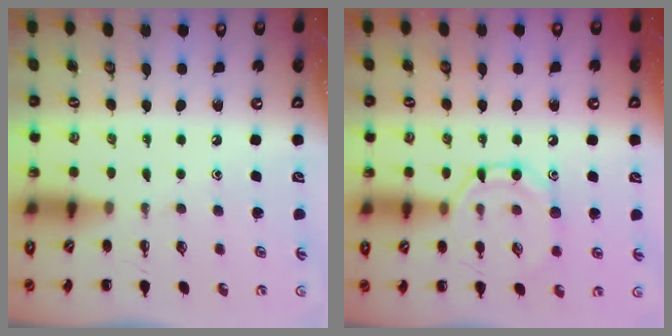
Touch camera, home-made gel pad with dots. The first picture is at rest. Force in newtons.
{"total": 10.0, "press": 10.0, "slide": 0.9}